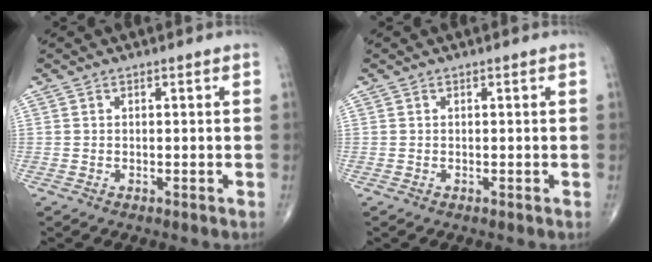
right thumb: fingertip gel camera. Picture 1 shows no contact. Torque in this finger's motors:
{"motor_torque": [0.02, -0.02, 0.14, 0.02, -0.01]}